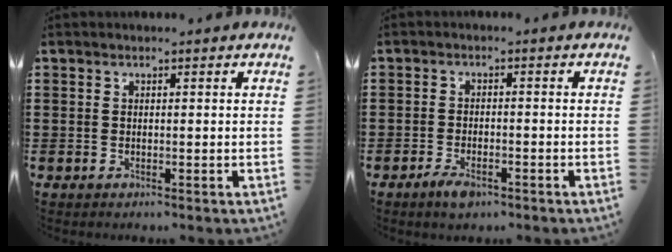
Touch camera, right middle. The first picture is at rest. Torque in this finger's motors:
{"motor_torque": [-0.01, -0.08, 0.09, 0.00]}